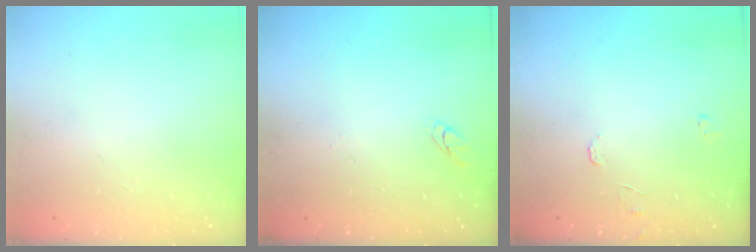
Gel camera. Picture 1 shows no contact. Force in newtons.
{"total": 2.7, "press": 2.7, "slide": 0.3}
{"total": 6.6, "press": 6.6, "slide": 0.5}